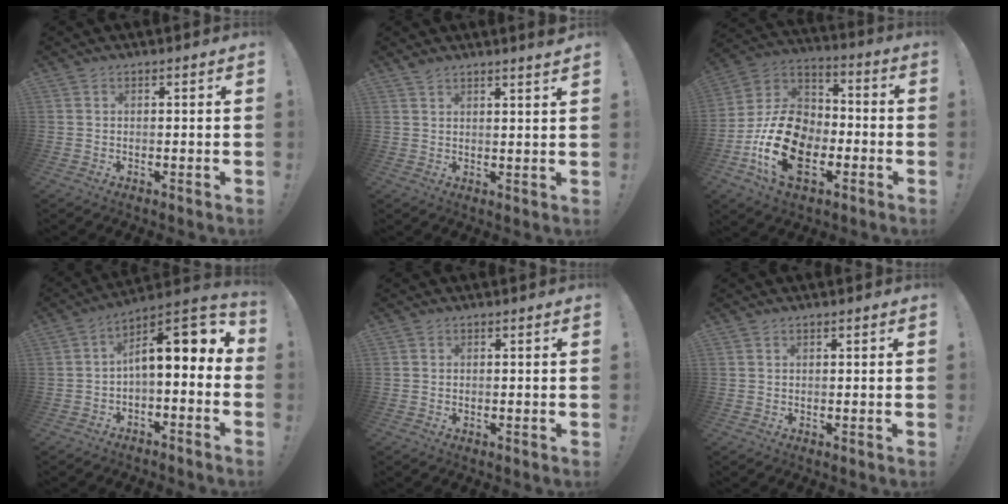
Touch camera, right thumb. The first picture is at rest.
{"total": 3.2, "force": [2.8, -0.2, 1.5], "torque": [-0.021, -0.023, 0.048]}
{"total": 21.6, "force": [-7.4, 14.3, 14.3], "torque": [-0.274, 0.040, -0.116]}
{"total": 11.3, "force": [2.5, 4.0, 10.3], "torque": [-0.152, -0.018, 0.041]}
{"total": 0.5, "force": [-0.2, 0.4, -0.4], "torque": [0.000, 0.004, -0.001]}
{"total": 0.6, "force": [0.4, 0.3, 0.4], "torque": [-0.002, -0.002, 0.007]}